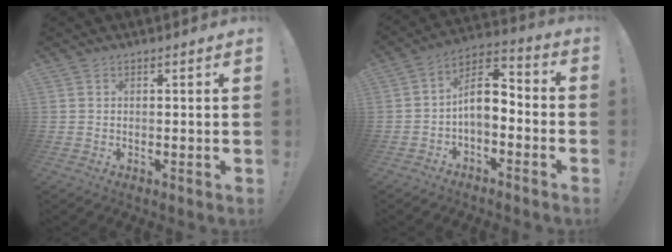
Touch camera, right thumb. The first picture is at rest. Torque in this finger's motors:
{"motor_torque": [1.02, 1.12, 0.54, -0.67, 0.02]}